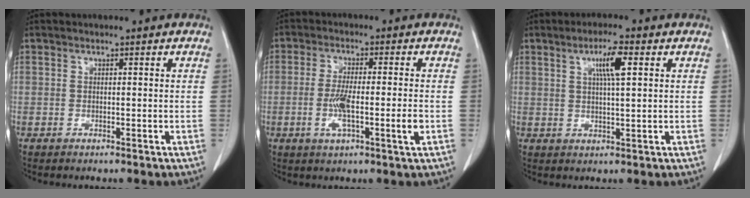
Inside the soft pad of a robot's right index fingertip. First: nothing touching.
{"total": 7.4, "force": [-1.7, 0.6, 7.2], "torque": [-0.130, -0.007, -0.031]}
{"total": 5.2, "force": [1.9, 0.4, 4.8], "torque": [-0.085, 0.002, 0.033]}